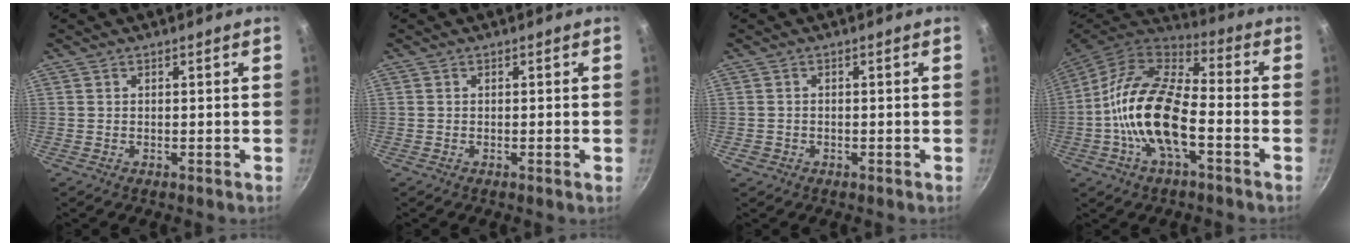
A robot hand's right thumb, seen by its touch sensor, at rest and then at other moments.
{"total": 0.6, "force": [-0.3, -0.1, 0.5], "torque": [-0.009, 0.000, -0.007]}
{"total": 1.2, "force": [-0.6, 0.9, 0.3], "torque": [-0.009, 0.003, -0.006]}
{"total": 18.0, "force": [-4.3, 8.3, 15.4], "torque": [-0.279, 0.038, -0.099]}